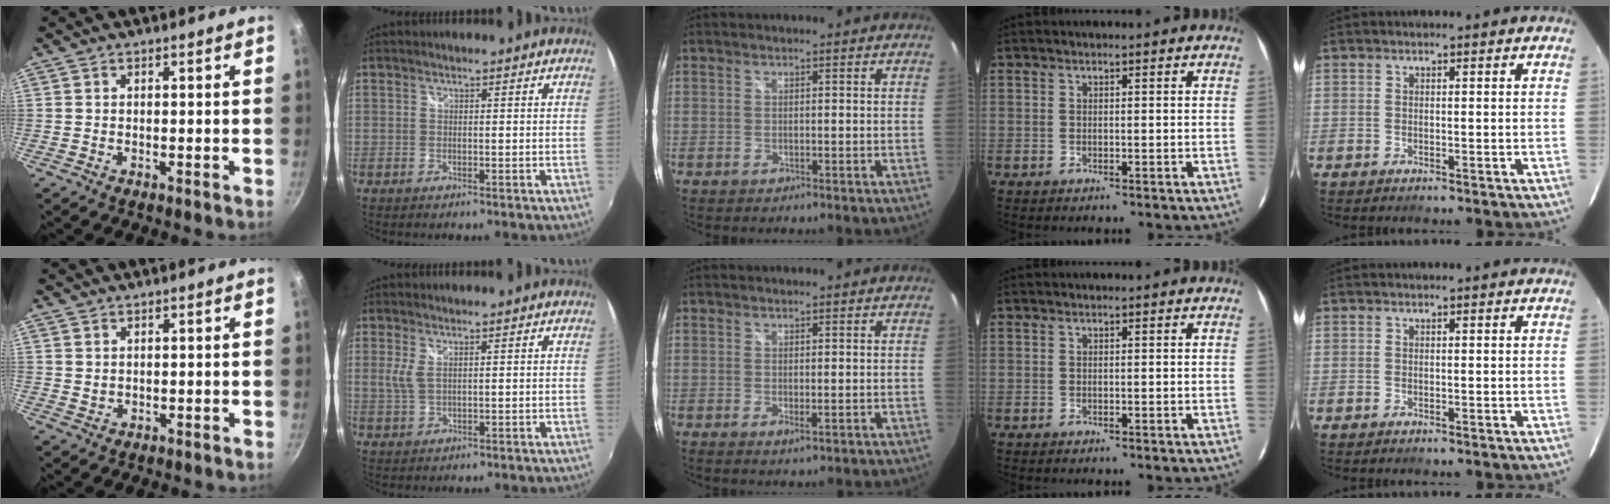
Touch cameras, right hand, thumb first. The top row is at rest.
{"thumb": {"total": 1.2, "force": [0.8, 0.9, 0.3], "torque": [0.000, -0.009, 0.014]}, "index": {"total": 2.3, "force": [0.7, 0.6, 2.1], "torque": [-0.044, -0.001, 0.015]}, "middle": {"total": 1.1, "force": [-0.1, 0.5, 1.0], "torque": [-0.018, -0.004, -0.002]}}